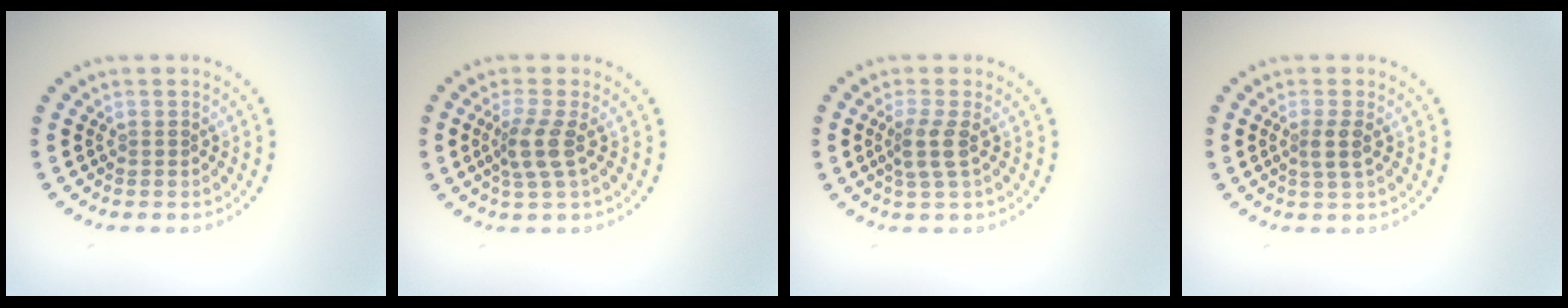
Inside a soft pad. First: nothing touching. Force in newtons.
{"total": 2.8, "press": 2.1, "slide": 1.8}
{"total": 2.2, "press": 1.7, "slide": 1.3}
{"total": 1.7, "press": 1.4, "slide": 0.9}